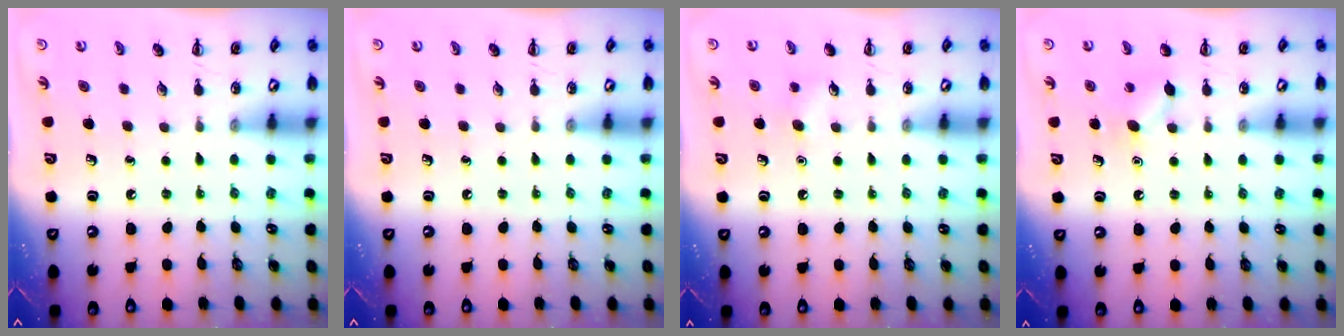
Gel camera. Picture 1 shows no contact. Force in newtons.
{"total": 0.0}
{"total": 4.4, "press": 4.2, "slide": 1.1}
{"total": 7.4, "press": 7.3, "slide": 1.6}